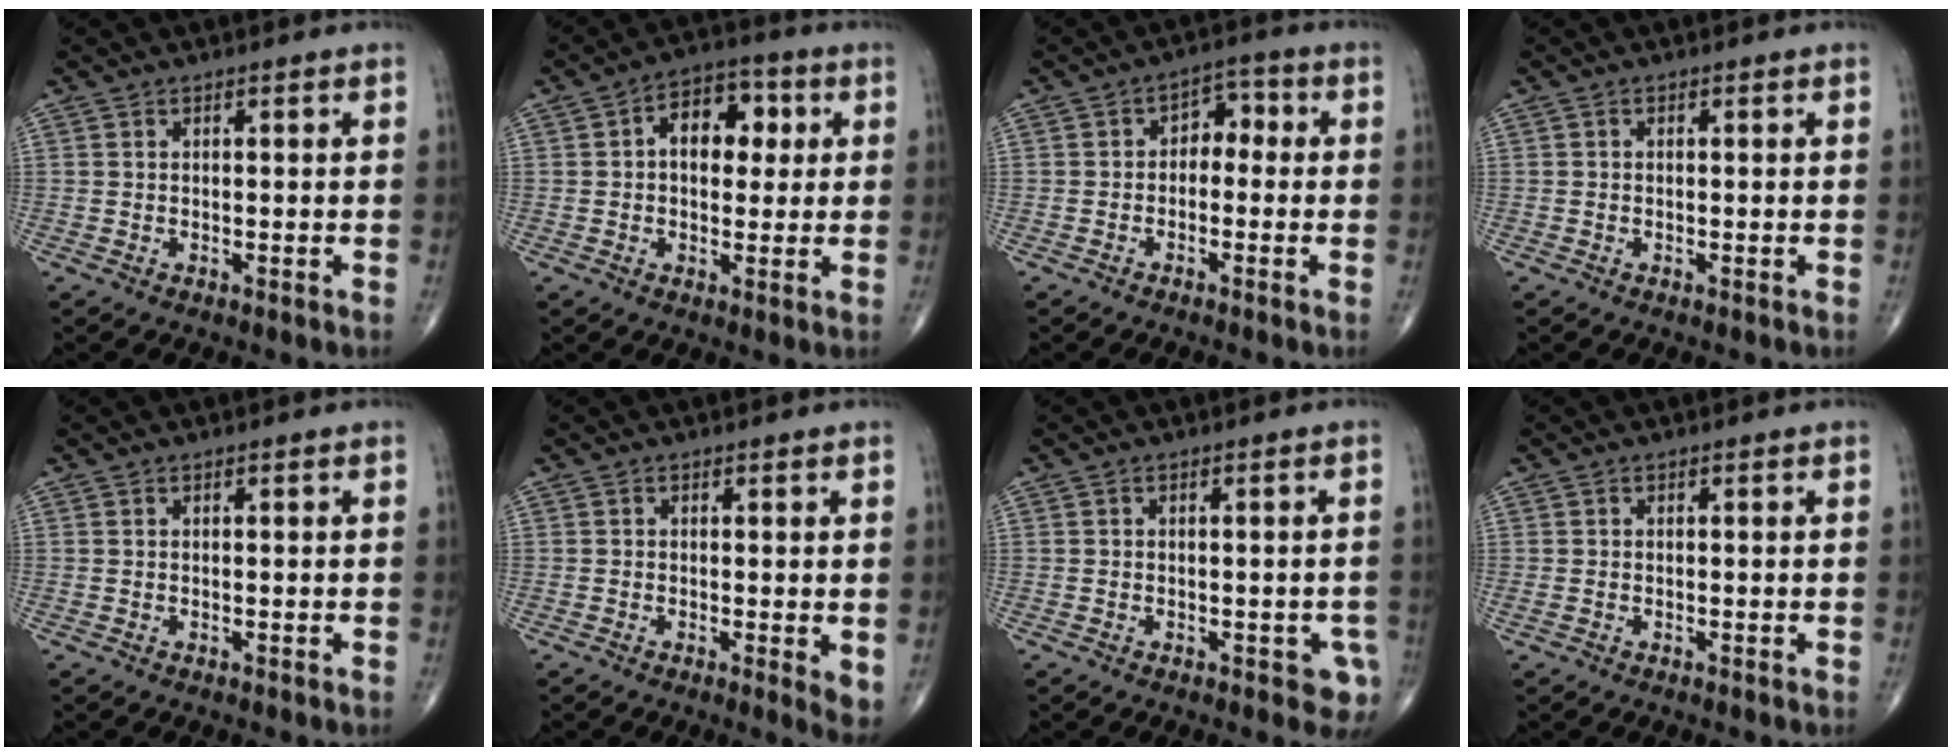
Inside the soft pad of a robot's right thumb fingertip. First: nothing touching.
{"total": 9.7, "force": [1.8, 6.4, 7.1], "torque": [-0.070, 0.017, 0.021]}
{"total": 4.4, "force": [-0.6, 3.2, 3.0], "torque": [-0.017, 0.028, -0.025]}
{"total": 0.0}
{"total": 0.0}
{"total": 3.7, "force": [-0.4, 1.1, 3.5], "torque": [-0.050, -0.011, -0.011]}
{"total": 4.0, "force": [-1.7, 2.1, 2.9], "torque": [-0.012, 0.003, -0.020]}
{"total": 1.0, "force": [-0.3, 0.6, 0.7], "torque": [-0.019, -0.002, -0.005]}